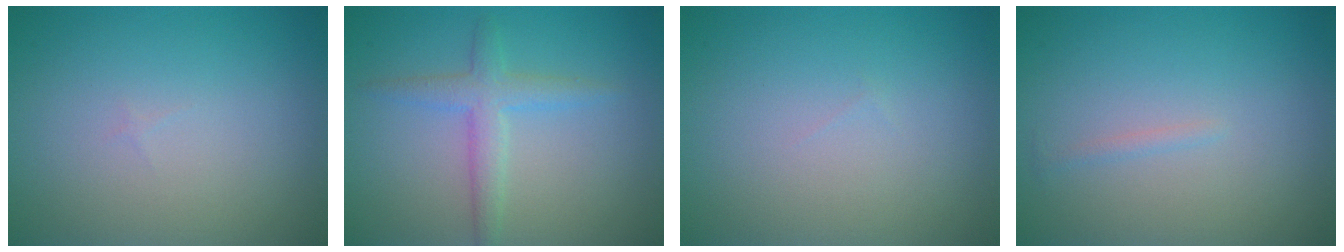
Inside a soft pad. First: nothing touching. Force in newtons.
{"total": 2.8, "press": 2.8, "slide": 0.1}
{"total": 0.0}
{"total": 0.6, "press": 0.6, "slide": 0.0}